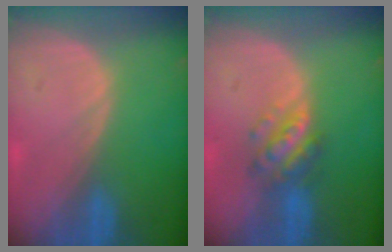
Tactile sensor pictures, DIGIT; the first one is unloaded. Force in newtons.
{"total": 5.9, "press": 5.2, "slide": 2.8}